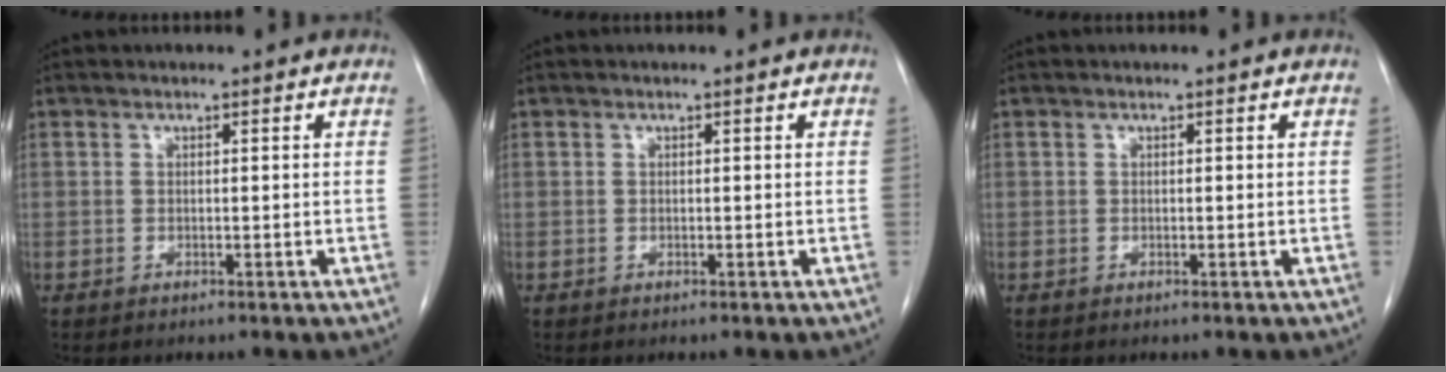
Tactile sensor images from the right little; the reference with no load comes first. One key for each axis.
{"total": 0.0}
{"total": 0.0}